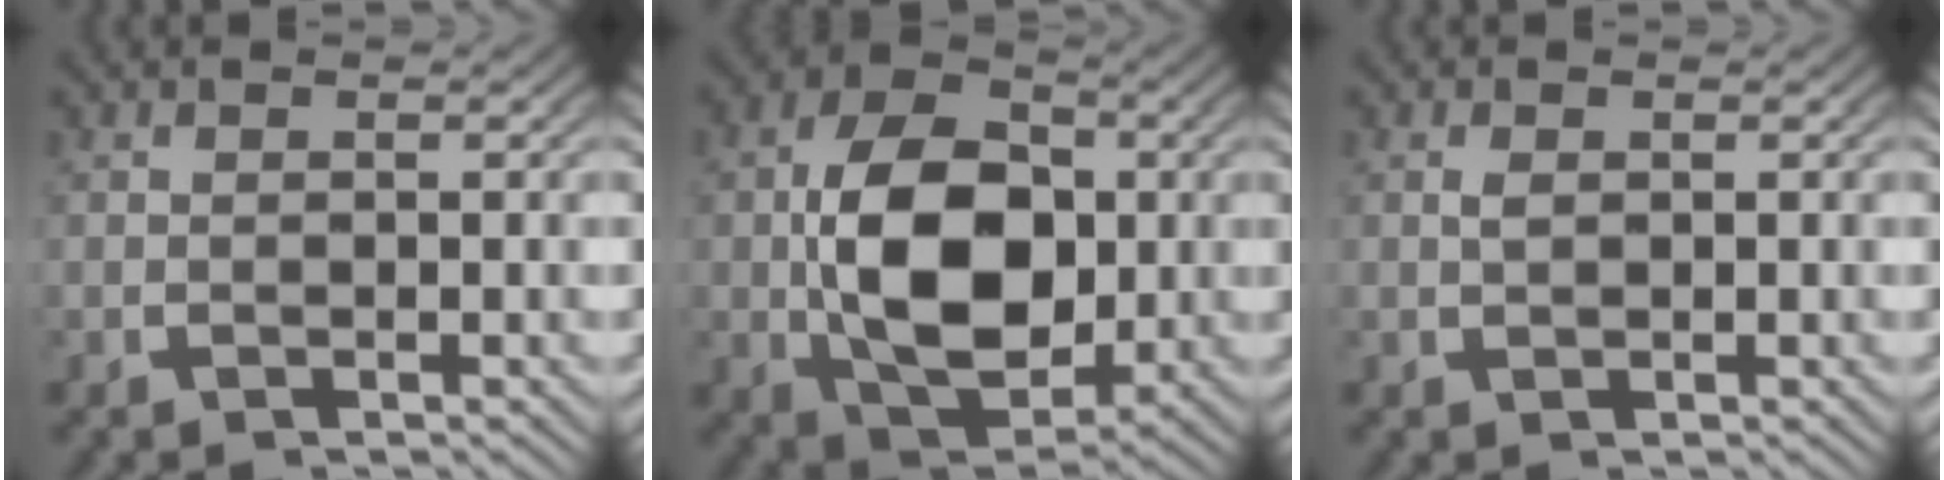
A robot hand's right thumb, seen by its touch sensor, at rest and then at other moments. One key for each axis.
{"total": 12.2, "fx": -0.7, "fy": 8.1, "fz": 9.1, "tx": -0.186, "ty": -0.041, "tz": 0.003}
{"total": 0.6, "fx": 0.3, "fy": 0.2, "fz": 0.4, "tx": -0.012, "ty": -0.004, "tz": 0.009}